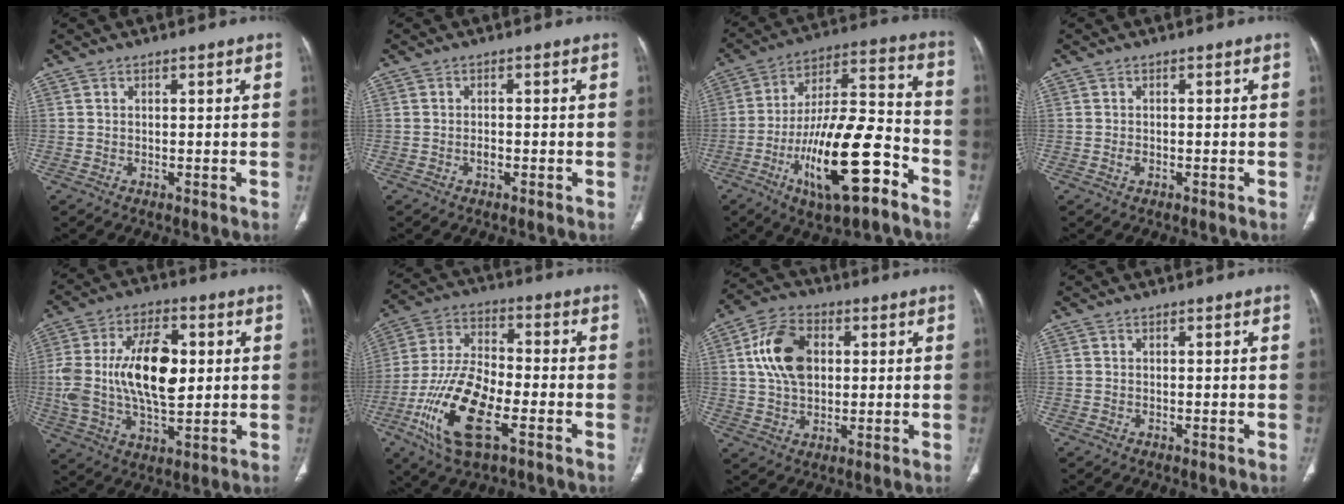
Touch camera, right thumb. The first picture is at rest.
{"total": 1.3, "force": [-0.6, 0.7, 0.9], "torque": [-0.014, 0.003, -0.012]}
{"total": 21.7, "force": [-10.1, 6.9, 17.9], "torque": [-0.319, 0.057, -0.164]}
{"total": 0.9, "force": [-0.4, 0.5, 0.6], "torque": [-0.015, 0.002, -0.009]}
{"total": 17.9, "force": [1.8, 9.2, 15.2], "torque": [-0.268, 0.003, 0.033]}
{"total": 17.1, "force": [-6.5, 7.2, 14.1], "torque": [-0.279, 0.019, -0.118]}
{"total": 11.8, "force": [2.3, 7.9, 8.4], "torque": [-0.141, 0.006, 0.039]}
{"total": 0.0}